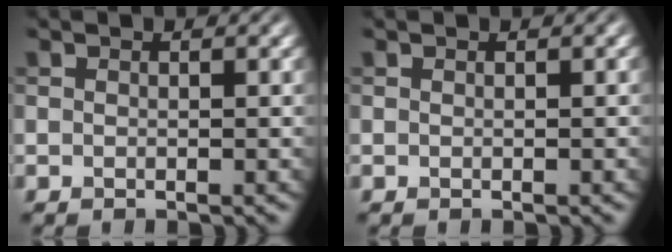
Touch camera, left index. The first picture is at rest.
{"total": 0.0}